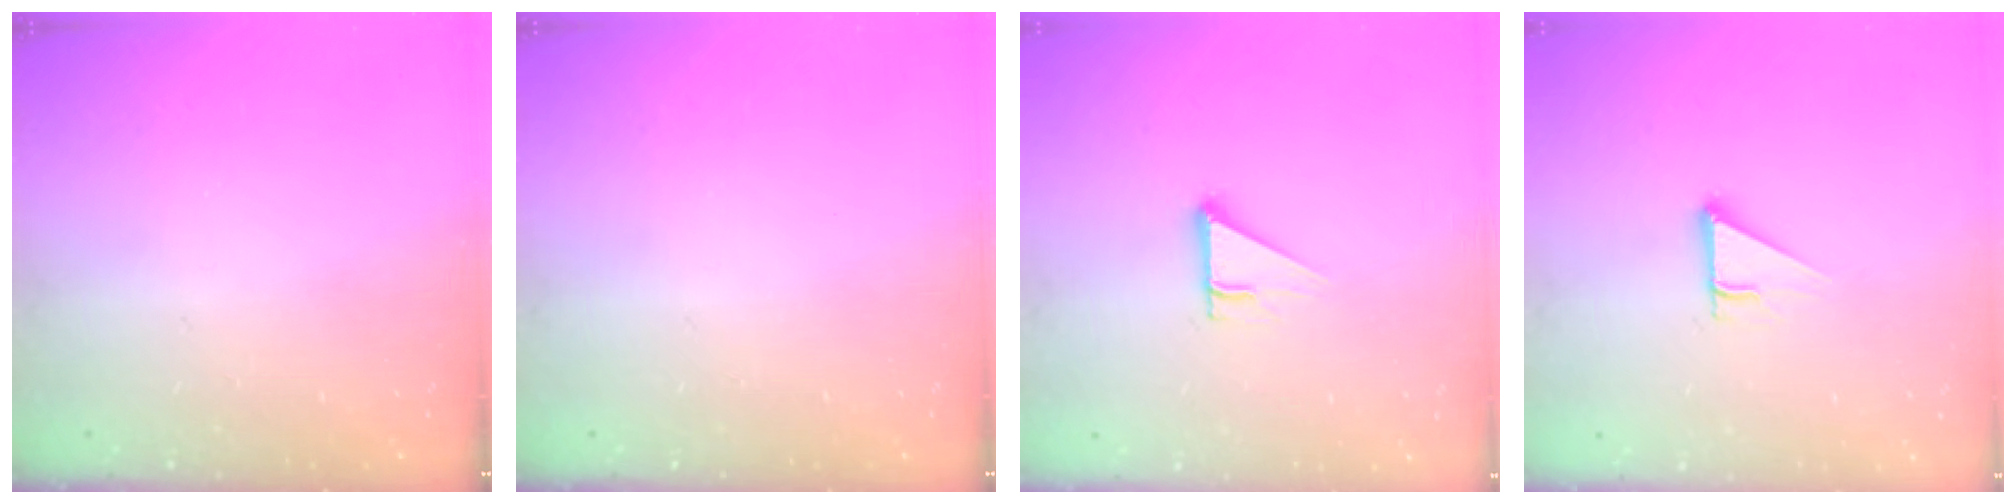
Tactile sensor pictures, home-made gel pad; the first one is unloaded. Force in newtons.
{"total": 0.0}
{"total": 2.7, "press": 2.7, "slide": 0.0}
{"total": 2.5, "press": 2.5, "slide": 0.2}